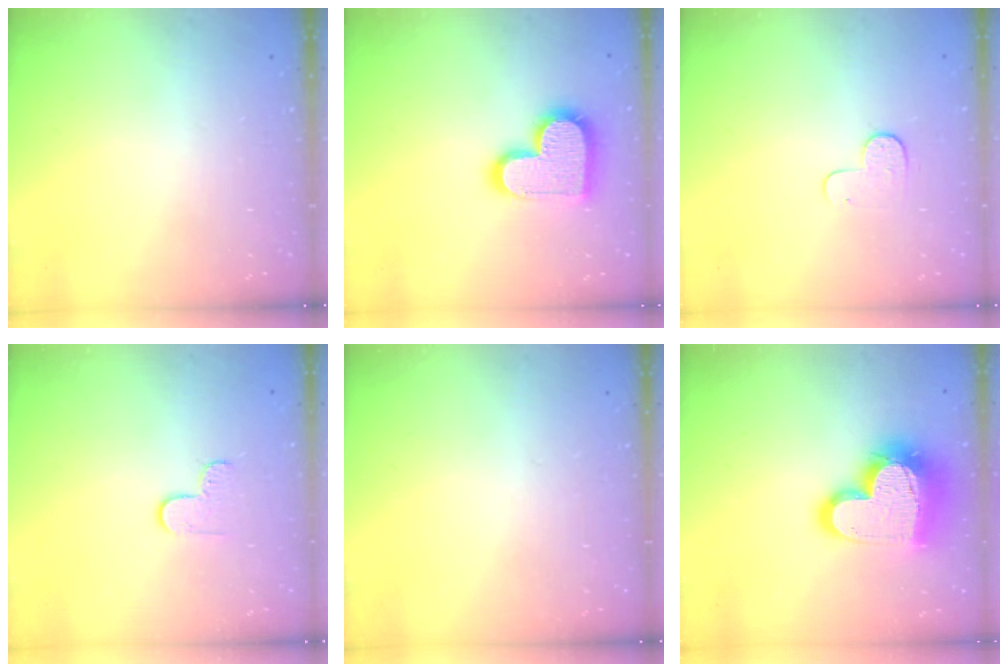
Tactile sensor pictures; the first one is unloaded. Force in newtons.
{"total": 16.0, "press": 16.0, "slide": 0.9}
{"total": 5.4, "press": 5.4, "slide": 0.5}
{"total": 4.6, "press": 4.5, "slide": 0.5}
{"total": 0.0}
{"total": 20.6, "press": 20.6, "slide": 1.5}